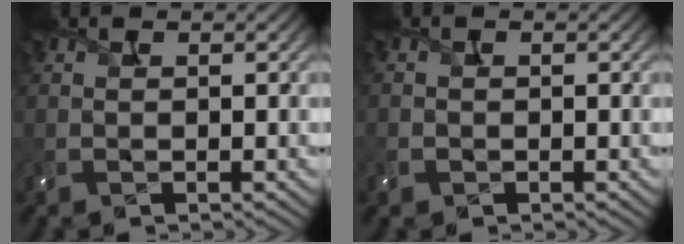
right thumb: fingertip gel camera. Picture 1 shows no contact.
{"total": 0.8, "force": [-0.5, 0.7, 0.1], "torque": [-0.001, -0.006, -0.010]}